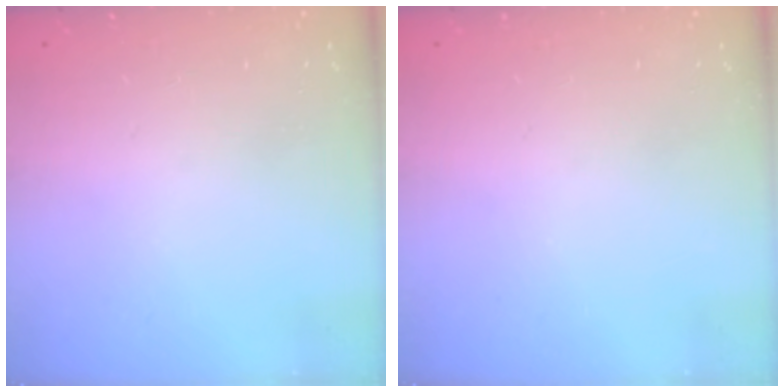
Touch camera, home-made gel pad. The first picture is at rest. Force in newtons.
{"total": 0.0}